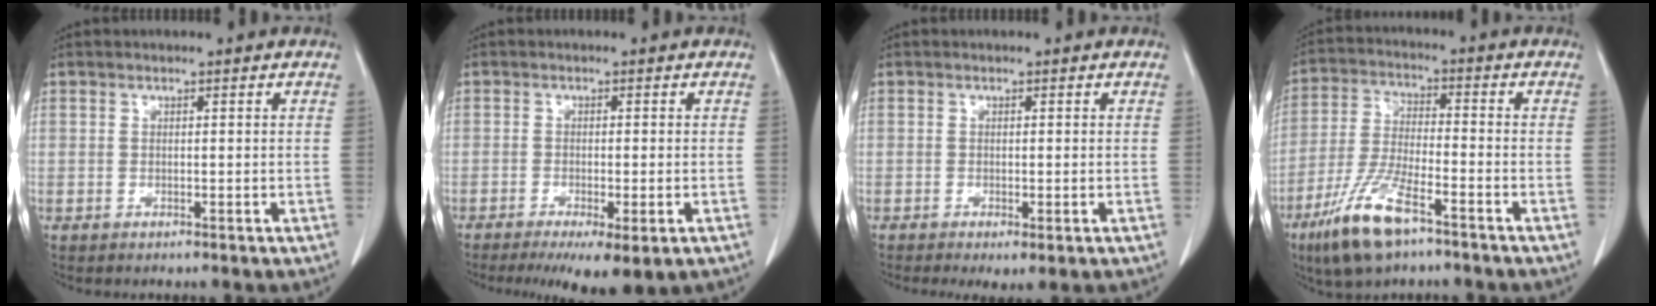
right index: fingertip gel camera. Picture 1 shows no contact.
{"total": 8.4, "force": [-5.4, 1.7, 6.1], "torque": [-0.082, -0.019, -0.081]}
{"total": 2.9, "force": [-1.3, 0.7, 2.4], "torque": [-0.039, -0.011, -0.015]}
{"total": 11.5, "force": [-7.2, 2.6, 8.6], "torque": [-0.185, -0.022, -0.133]}